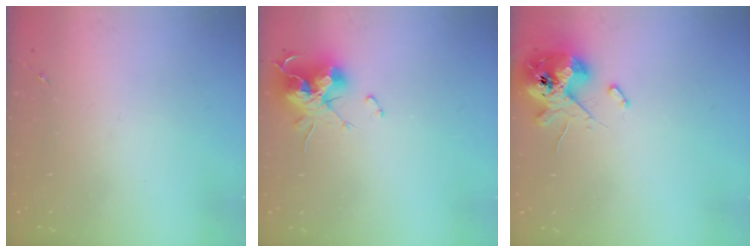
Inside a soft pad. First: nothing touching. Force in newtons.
{"total": 14.9, "press": 14.9, "slide": 0.9}
{"total": 13.0, "press": 12.8, "slide": 1.9}